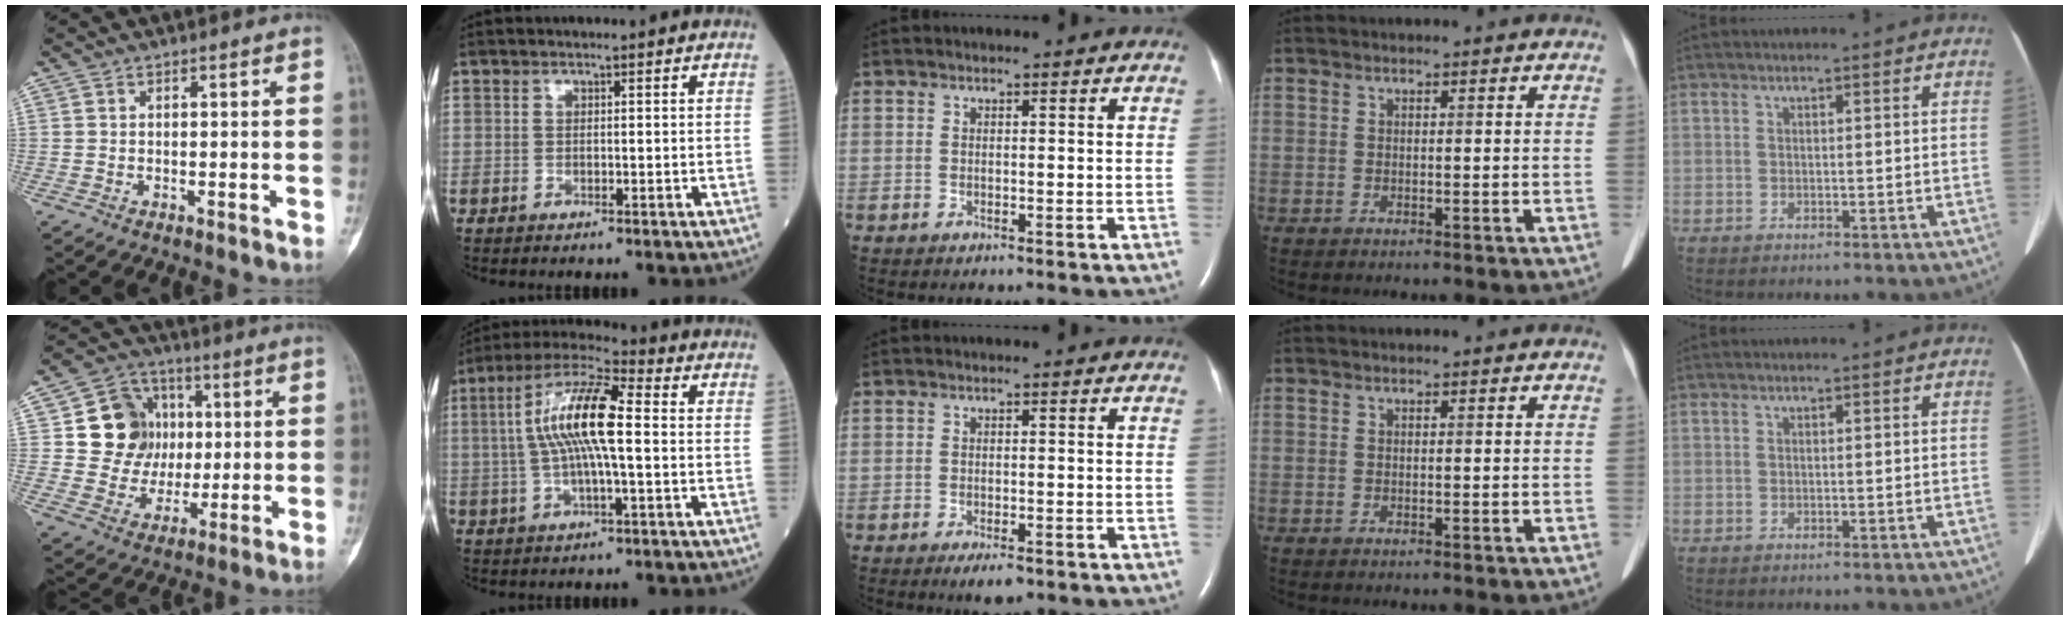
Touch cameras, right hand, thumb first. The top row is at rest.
{"thumb": {"total": 13.6, "force": [2.3, 12.2, 5.6], "torque": [-0.038, 0.005, 0.044]}, "index": {"total": 12.5, "force": [0.7, 2.0, 12.3], "torque": [-0.242, 0.021, 0.006]}, "middle": {"total": 2.7, "force": [-1.7, 0.8, 2.0], "torque": [-0.035, -0.003, -0.023]}}